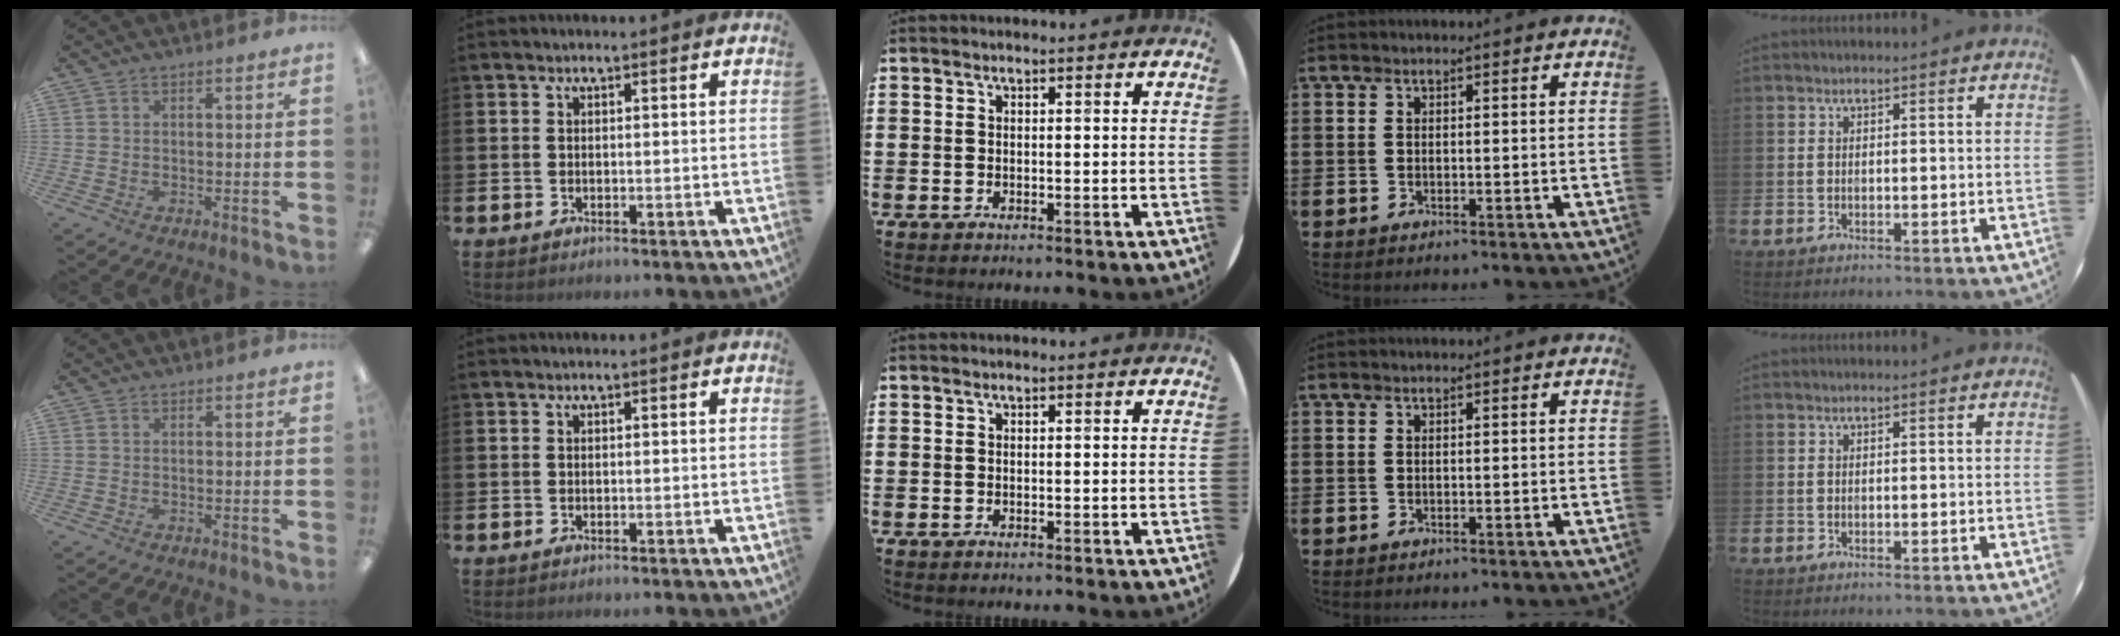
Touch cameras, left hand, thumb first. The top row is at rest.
{}